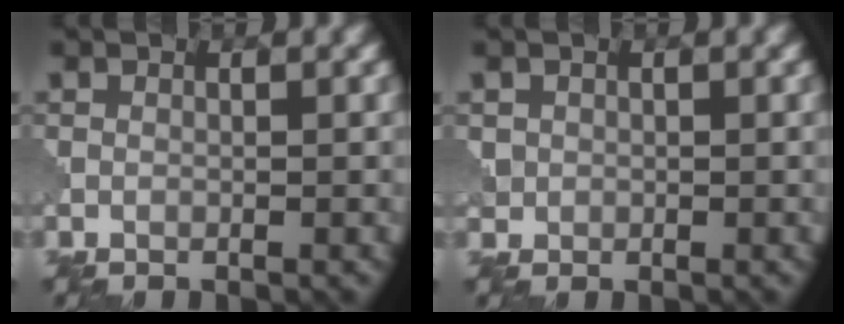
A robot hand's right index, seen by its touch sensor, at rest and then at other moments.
{"total": 0.9, "force": [0.1, 0.9, 0.1], "torque": [0.005, -0.004, 0.003]}